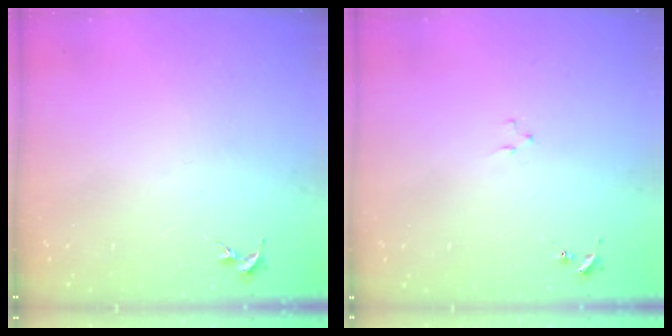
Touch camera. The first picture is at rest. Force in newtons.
{"total": 0.7, "press": 0.7, "slide": 0.2}